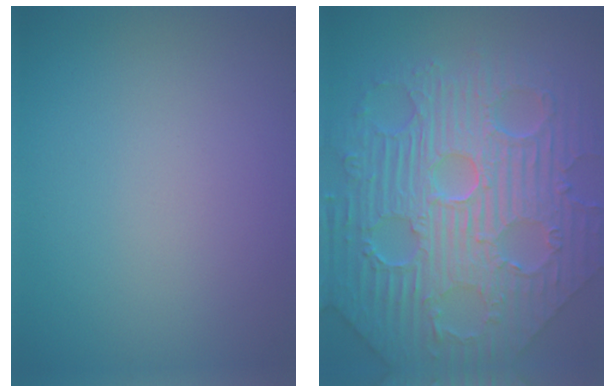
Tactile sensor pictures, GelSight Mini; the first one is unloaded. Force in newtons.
{"total": 12.5, "press": 8.2, "slide": 9.4}